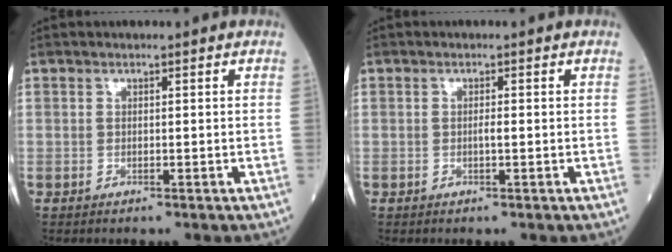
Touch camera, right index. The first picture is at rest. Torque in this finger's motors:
{"motor_torque": [0.42, 0.03, 0.17, 0.04]}